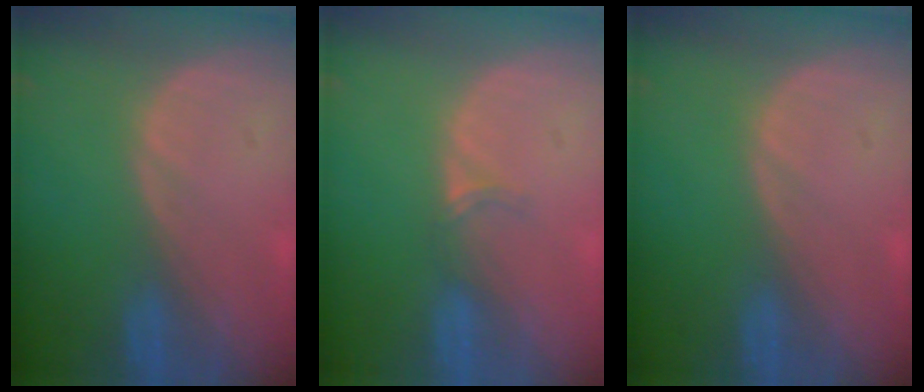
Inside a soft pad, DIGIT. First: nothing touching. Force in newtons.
{"total": 1.6, "press": 1.3, "slide": 1.1}
{"total": 0.0}